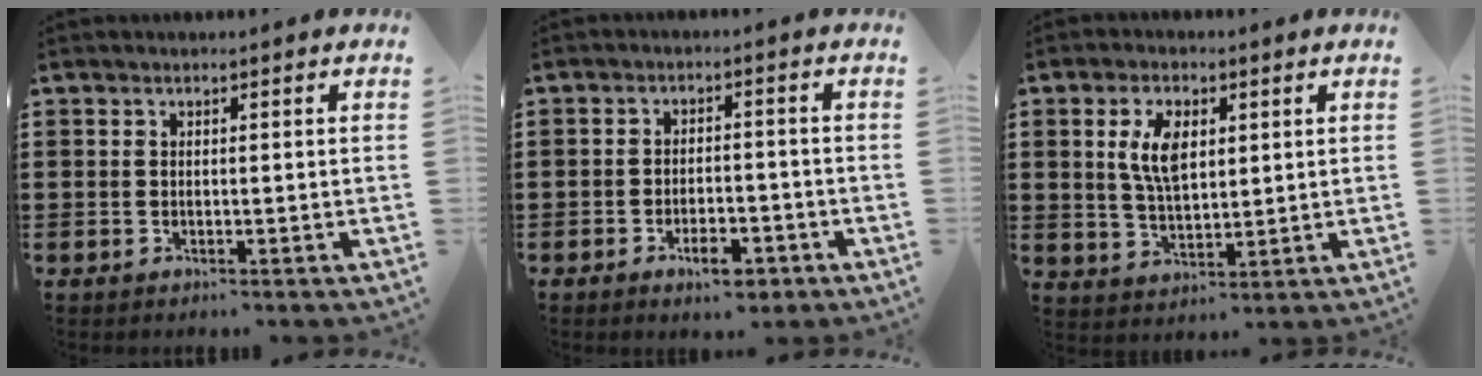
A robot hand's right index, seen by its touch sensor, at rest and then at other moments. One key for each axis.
{"total": 4.9, "fx": -3.0, "fy": 2.0, "fz": 3.2, "tx": -0.058, "ty": 0.009, "tz": -0.055}
{"total": 6.6, "fx": 1.9, "fy": 3.4, "fz": 5.3, "tx": -0.114, "ty": 0.012, "tz": 0.032}